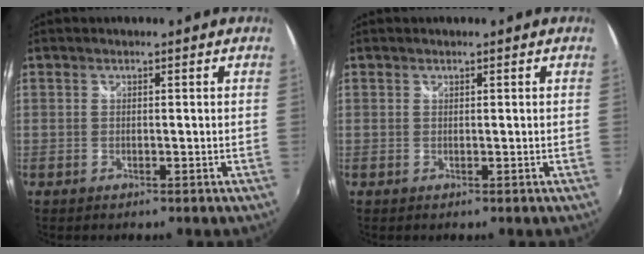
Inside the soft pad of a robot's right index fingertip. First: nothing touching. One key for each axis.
{"total": 0.0}